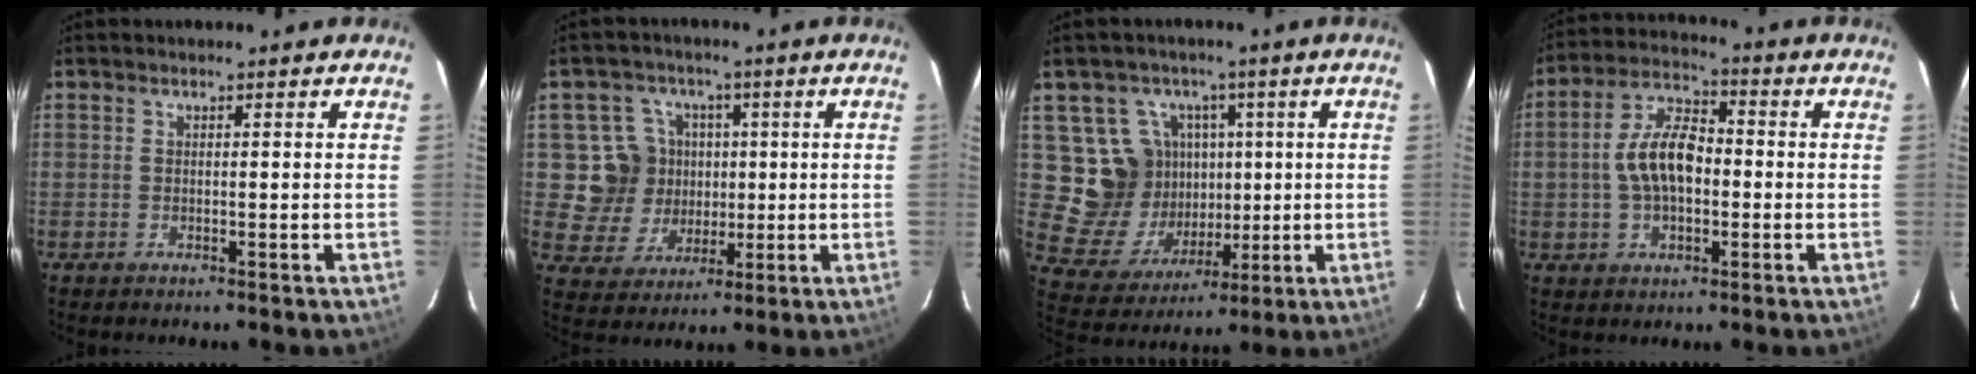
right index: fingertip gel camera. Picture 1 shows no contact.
{"total": 9.7, "force": [1.1, 9.4, 2.1], "torque": [-0.060, 0.008, 0.022]}
{"total": 12.7, "force": [2.7, 11.6, 4.6], "torque": [-0.111, 0.002, 0.067]}
{"total": 10.1, "force": [-0.8, 5.5, 8.4], "torque": [-0.167, 0.019, -0.013]}